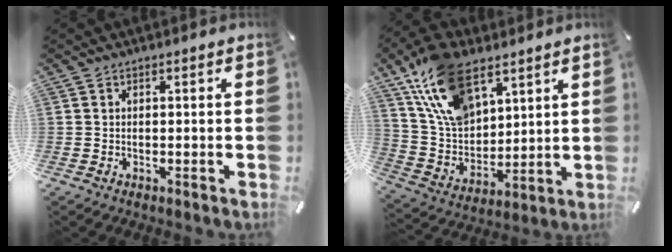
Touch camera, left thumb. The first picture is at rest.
{"total": 18.1, "force": [10.5, 10.8, 9.9], "torque": [-0.234, -0.044, 0.193]}